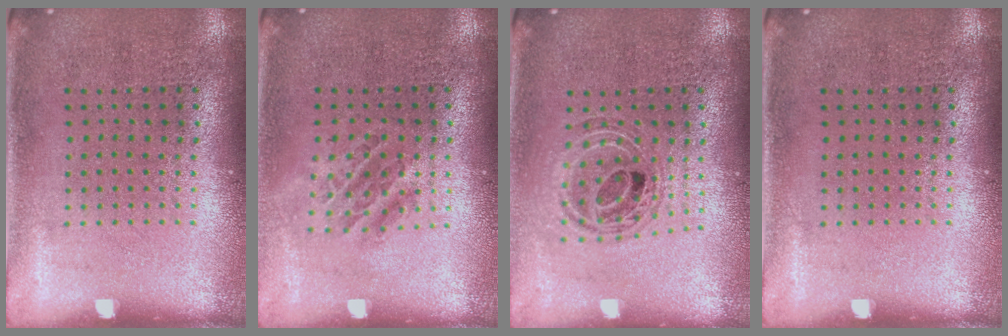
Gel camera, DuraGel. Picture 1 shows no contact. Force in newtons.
{"total": 1.1, "press": 1.0, "slide": 0.5}
{"total": 0.8, "press": 0.8, "slide": 0.2}
{"total": 0.0}